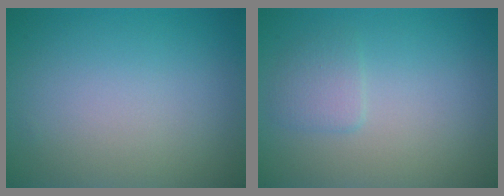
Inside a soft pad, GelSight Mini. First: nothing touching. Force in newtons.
{"total": 1.4, "press": 1.4, "slide": 0.1}